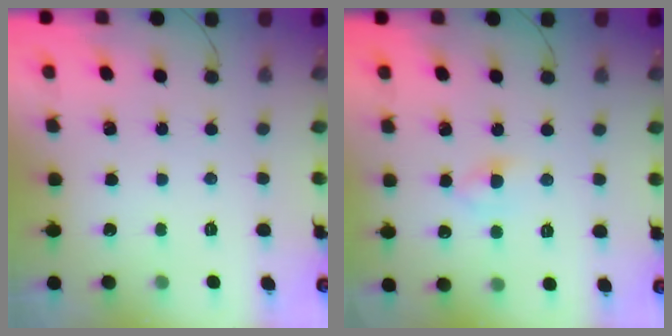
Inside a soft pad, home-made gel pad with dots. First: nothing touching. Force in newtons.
{"total": 3.7, "press": 3.5, "slide": 1.3}